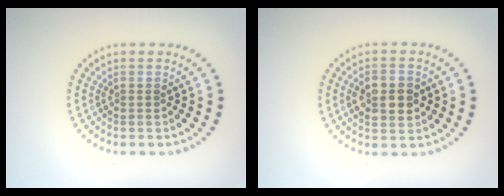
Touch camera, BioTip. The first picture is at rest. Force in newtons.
{"total": 4.2, "press": 4.2, "slide": 0.1}